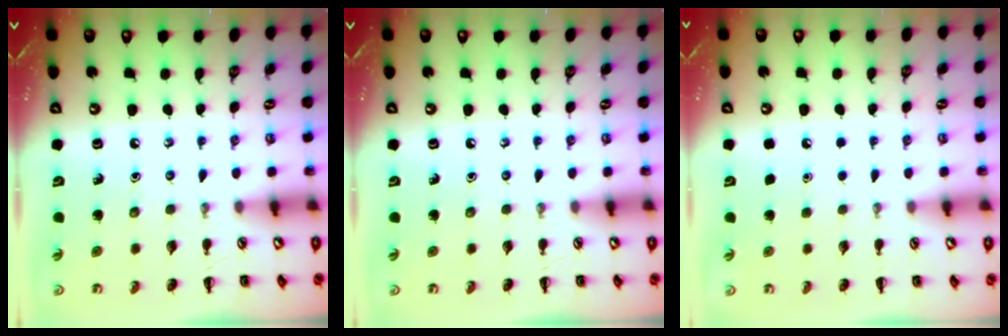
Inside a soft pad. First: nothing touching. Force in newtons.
{"total": 0.0}
{"total": 1.6, "press": 1.6, "slide": 0.1}